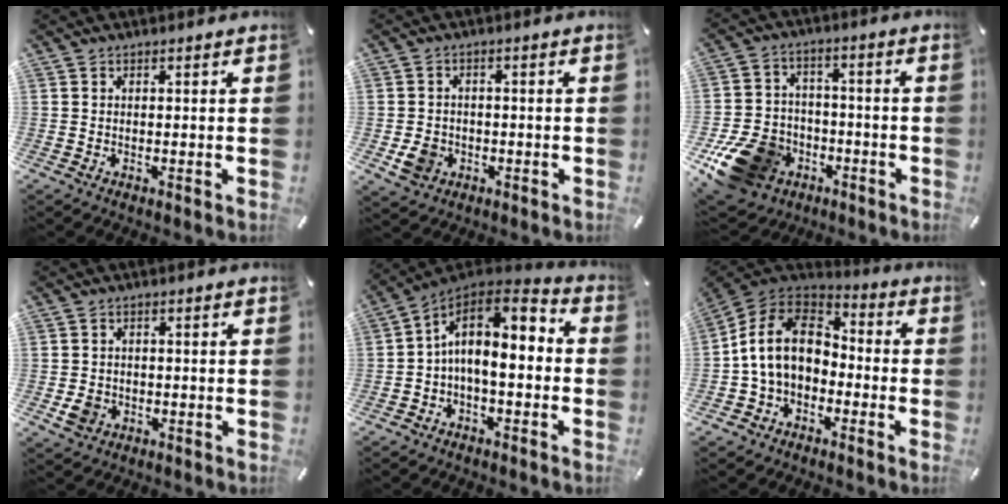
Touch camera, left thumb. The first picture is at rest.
{"total": 5.3, "force": [-1.5, 4.6, 2.1], "torque": [-0.047, 0.002, -0.029]}
{"total": 15.4, "force": [-7.5, 11.5, 6.9], "torque": [-0.130, 0.057, -0.122]}
{"total": 3.6, "force": [-1.1, 3.1, 1.6], "torque": [-0.024, -0.001, -0.020]}
{"total": 10.0, "force": [-0.4, 6.4, 7.7], "torque": [-0.132, -0.001, -0.007]}
{"total": 13.8, "force": [-0.9, 10.9, 8.5], "torque": [-0.197, 0.027, -0.017]}